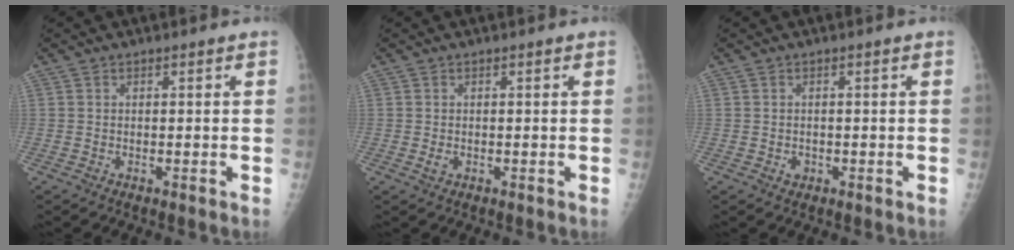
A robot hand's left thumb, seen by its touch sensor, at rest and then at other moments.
{"total": 1.1, "force": [-0.1, 0.7, 0.8], "torque": [-0.010, 0.001, 0.001]}
{"total": 1.1, "force": [-0.4, 0.9, 0.5], "torque": [-0.003, 0.003, -0.003]}